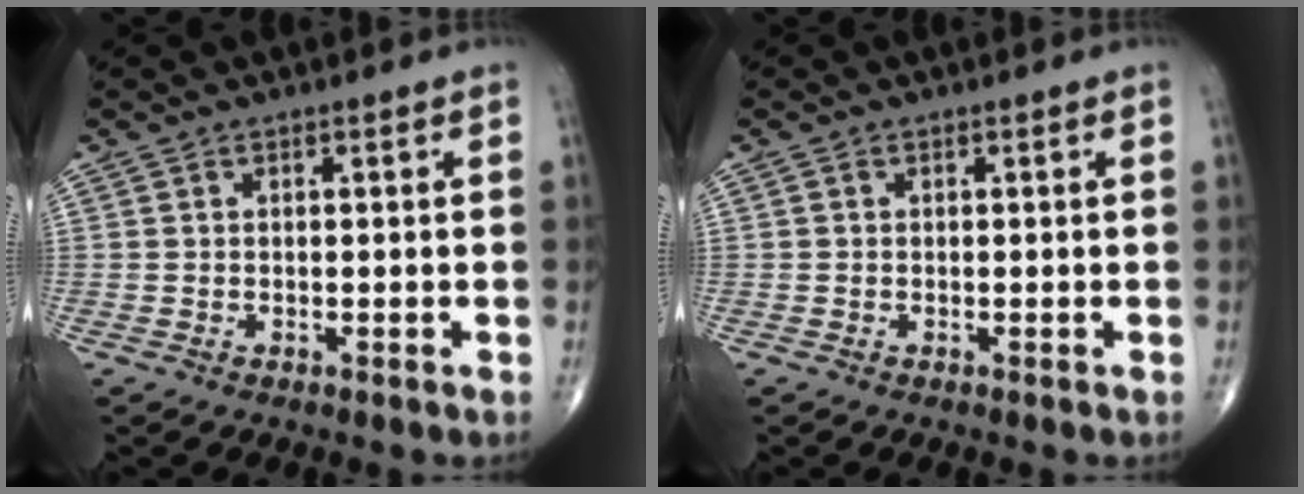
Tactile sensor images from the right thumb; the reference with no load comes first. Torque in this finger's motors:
{"motor_torque": [-0.21, -0.21, 0.22, -0.01, -0.03]}